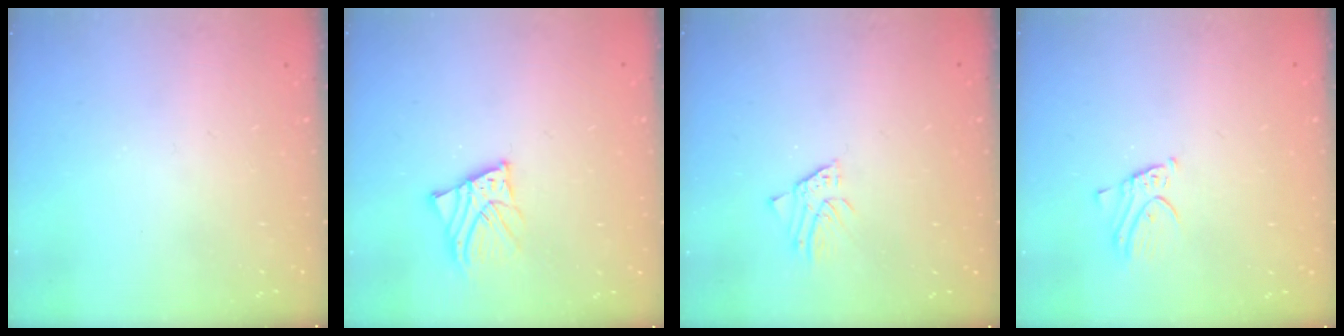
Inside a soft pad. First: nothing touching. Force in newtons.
{"total": 5.0, "press": 5.0, "slide": 0.7}
{"total": 1.1, "press": 1.1, "slide": 0.0}
{"total": 2.8, "press": 2.8, "slide": 0.1}